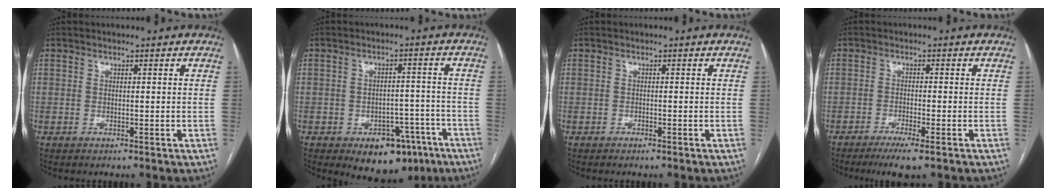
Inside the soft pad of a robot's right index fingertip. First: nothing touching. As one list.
[{"total": 9.5, "force": [-5.8, 5.5, 5.1], "torque": [-0.043, 0.019, -0.072]}, {"total": 0.5, "force": [-0.4, 0.1, 0.3], "torque": [-0.008, -0.001, -0.008]}, {"total": 4.7, "force": [-3.1, 0.3, 3.4], "torque": [-0.059, -0.011, -0.053]}]